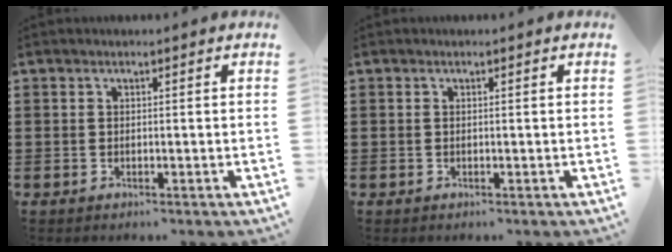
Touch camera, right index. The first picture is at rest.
{"total": 0.0}